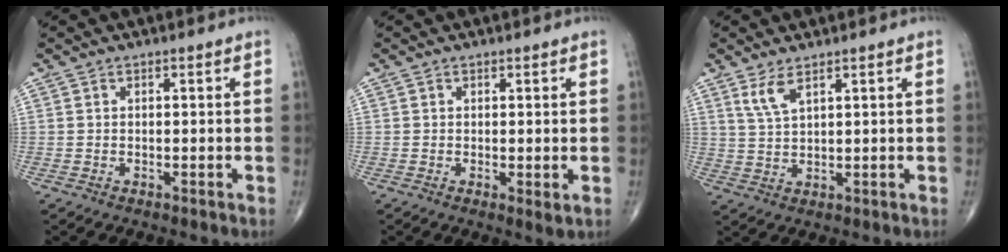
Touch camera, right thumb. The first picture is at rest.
{"total": 1.7, "force": [0.0, 0.6, 1.6], "torque": [-0.027, -0.009, -0.001]}
{"total": 4.0, "force": [2.5, 1.2, 2.9], "torque": [-0.061, -0.013, 0.059]}